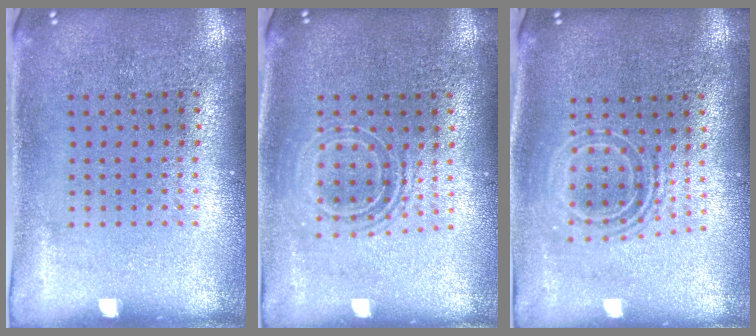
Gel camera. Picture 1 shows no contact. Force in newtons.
{"total": 1.7, "press": 1.3, "slide": 1.0}
{"total": 1.7, "press": 1.3, "slide": 1.0}